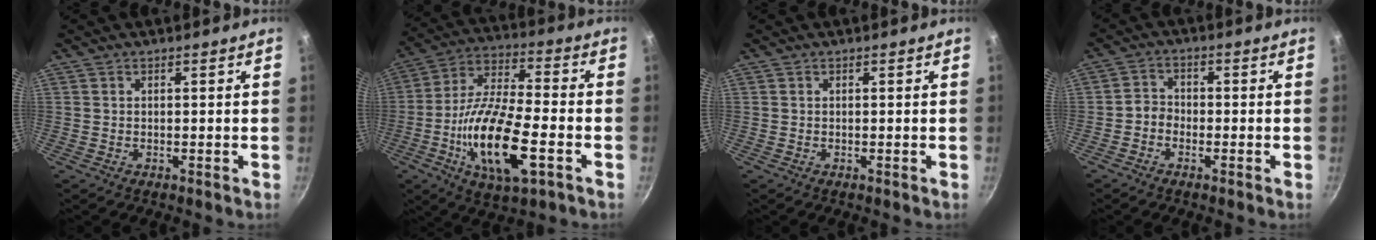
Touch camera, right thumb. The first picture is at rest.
{"total": 18.9, "force": [-5.8, 6.8, 16.7], "torque": [-0.312, 0.021, -0.113]}
{"total": 0.0}
{"total": 2.7, "force": [-1.5, 2.0, 1.0], "torque": [-0.010, 0.023, -0.034]}